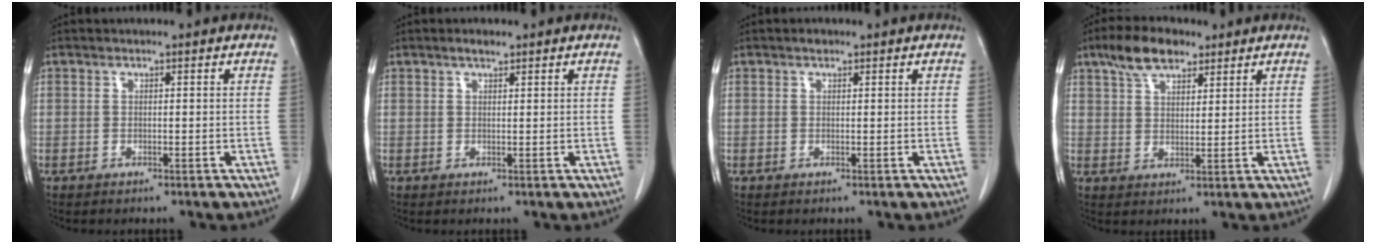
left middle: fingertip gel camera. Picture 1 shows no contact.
{"total": 1.4, "force": [1.1, 0.4, 0.8], "torque": [-0.019, 0.002, 0.020]}
{"total": 0.6, "force": [0.5, 0.3, 0.3], "torque": [-0.008, 0.001, 0.007]}
{"total": 7.2, "force": [4.9, 3.1, 4.2], "torque": [-0.080, 0.015, 0.091]}